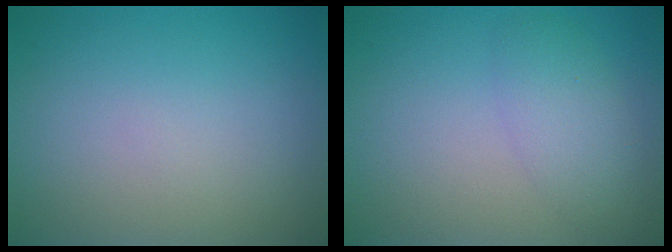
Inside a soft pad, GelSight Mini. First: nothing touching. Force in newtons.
{"total": 2.8, "press": 2.8, "slide": 0.2}